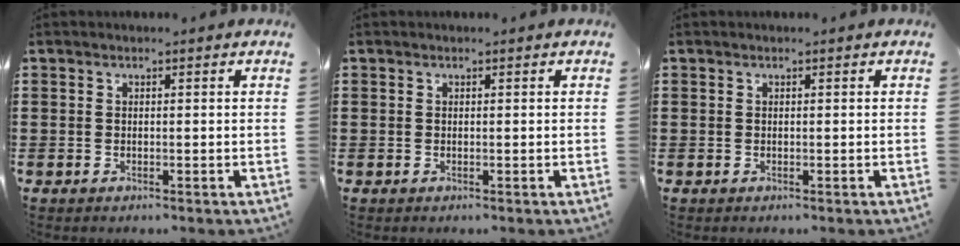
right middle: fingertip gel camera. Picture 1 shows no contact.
{"total": 0.0}
{"total": 0.0}